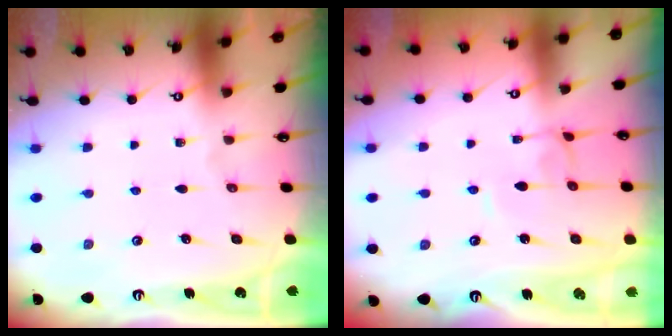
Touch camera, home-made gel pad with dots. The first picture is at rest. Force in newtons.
{"total": 1.9, "press": 1.9, "slide": 0.2}